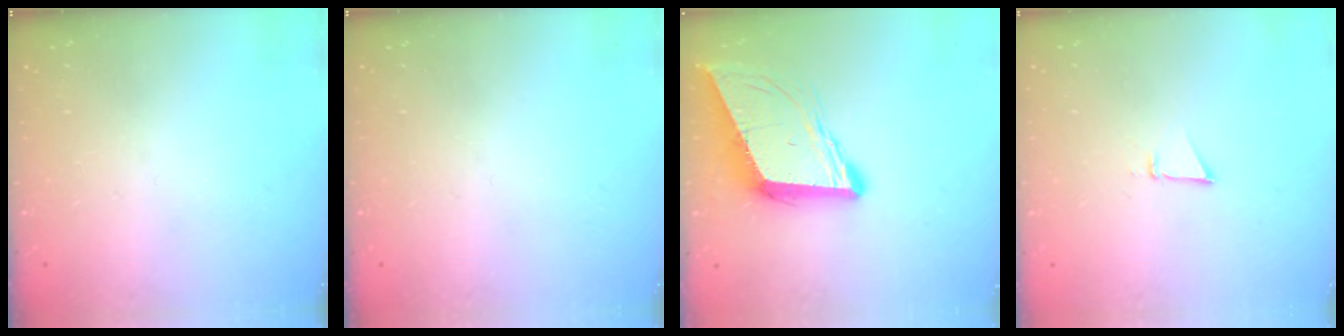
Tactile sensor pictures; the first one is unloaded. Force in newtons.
{"total": 0.0}
{"total": 11.6, "press": 11.0, "slide": 3.8}
{"total": 2.7, "press": 2.6, "slide": 0.8}